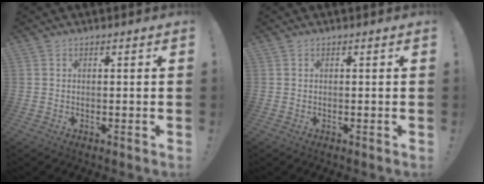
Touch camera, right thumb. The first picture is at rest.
{"total": 0.0}